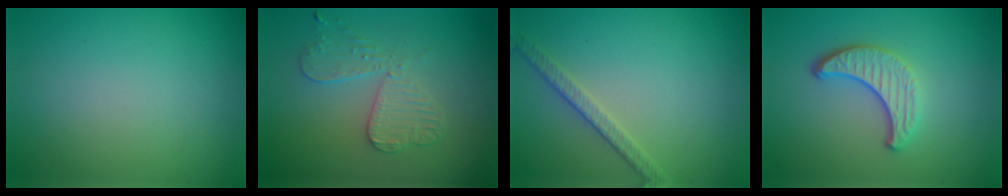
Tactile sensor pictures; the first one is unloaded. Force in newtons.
{"total": 3.4, "press": 3.2, "slide": 1.3}
{"total": 2.5, "press": 2.2, "slide": 1.2}
{"total": 3.8, "press": 2.9, "slide": 2.4}